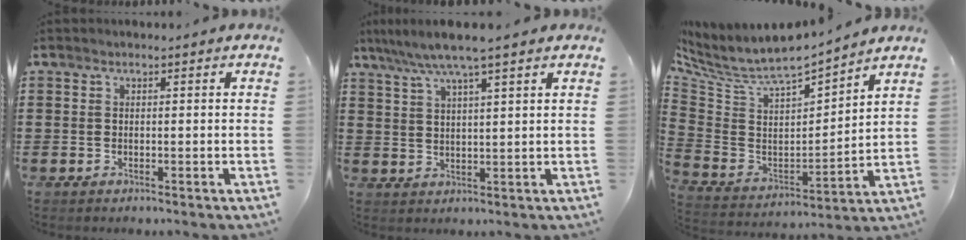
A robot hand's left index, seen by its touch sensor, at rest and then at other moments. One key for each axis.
{"total": 5.6, "fx": 4.3, "fy": -0.3, "fz": 3.5, "tx": -0.080, "ty": -0.011, "tz": 0.075}
{"total": 6.5, "fx": 5.6, "fy": 1.5, "fz": 2.9, "tx": -0.086, "ty": -0.049, "tz": 0.090}